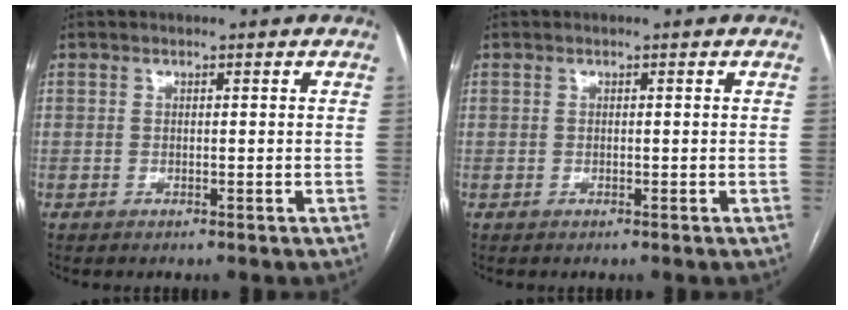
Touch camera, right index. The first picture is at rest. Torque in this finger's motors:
{"motor_torque": [-0.01, 0.01, 0.00, 0.00]}